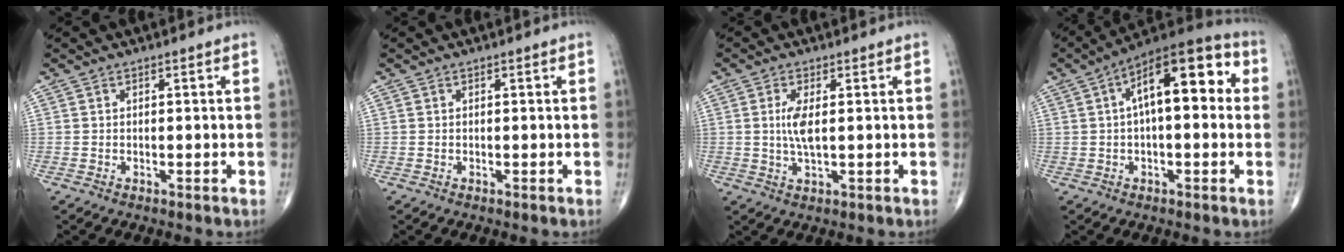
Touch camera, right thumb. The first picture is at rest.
{"total": 0.0}
{"total": 4.2, "force": [0.5, 1.2, 3.9], "torque": [-0.091, -0.006, 0.010]}
{"total": 16.4, "force": [3.2, 7.1, 14.5], "torque": [-0.195, 0.039, 0.038]}